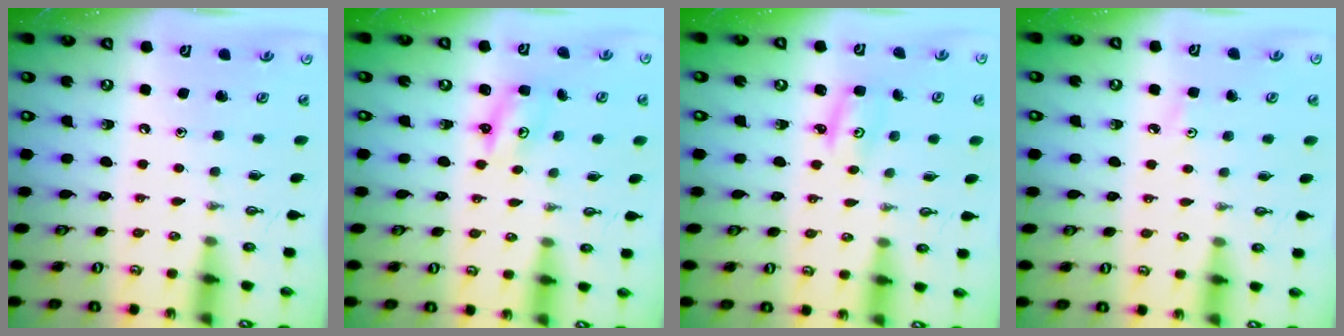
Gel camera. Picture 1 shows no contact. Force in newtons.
{"total": 2.6, "press": 2.6, "slide": 0.3}
{"total": 2.6, "press": 2.6, "slide": 0.2}
{"total": 2.6, "press": 2.6, "slide": 0.5}